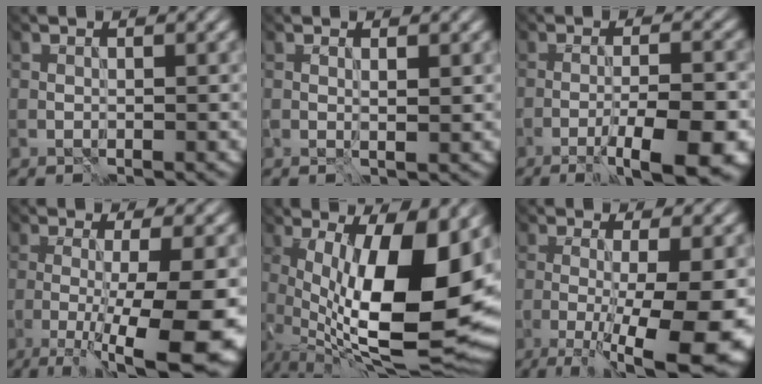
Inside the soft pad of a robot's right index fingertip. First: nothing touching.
{"total": 0.7, "force": [0.4, -0.3, 0.5], "torque": [-0.009, -0.004, 0.008]}
{"total": 6.6, "force": [-3.5, 0.9, 5.5], "torque": [-0.075, -0.004, -0.056]}
{"total": 10.6, "force": [-3.2, 1.9, 10.0], "torque": [-0.142, -0.021, -0.042]}
{"total": 16.3, "force": [-0.4, 5.9, 15.2], "torque": [-0.232, -0.009, 0.004]}
{"total": 10.4, "force": [-2.9, 2.0, 9.8], "torque": [-0.132, -0.020, -0.038]}